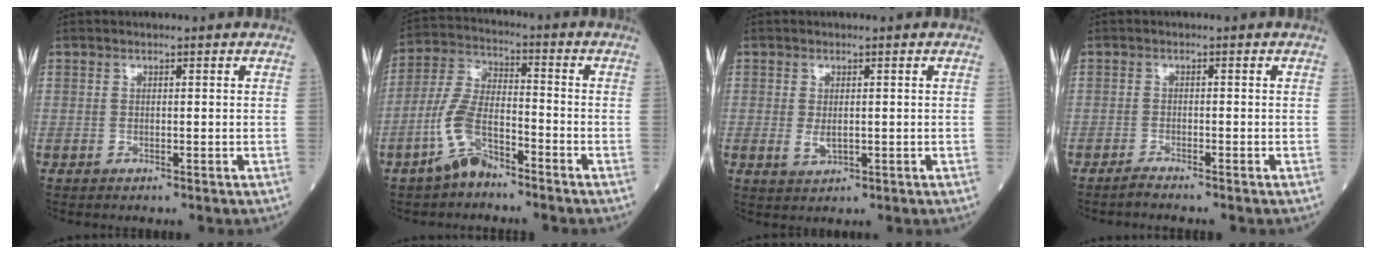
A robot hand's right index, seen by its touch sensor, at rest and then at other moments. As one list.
[{"total": 8.1, "force": [-5.0, 3.1, 5.5], "torque": [-0.129, 0.005, -0.104]}, {"total": 2.2, "force": [-0.2, 1.3, 1.8], "torque": [-0.033, -0.005, 0.002]}, {"total": 1.3, "force": [-1.3, -0.2, 0.2], "torque": [-0.008, -0.003, -0.026]}]